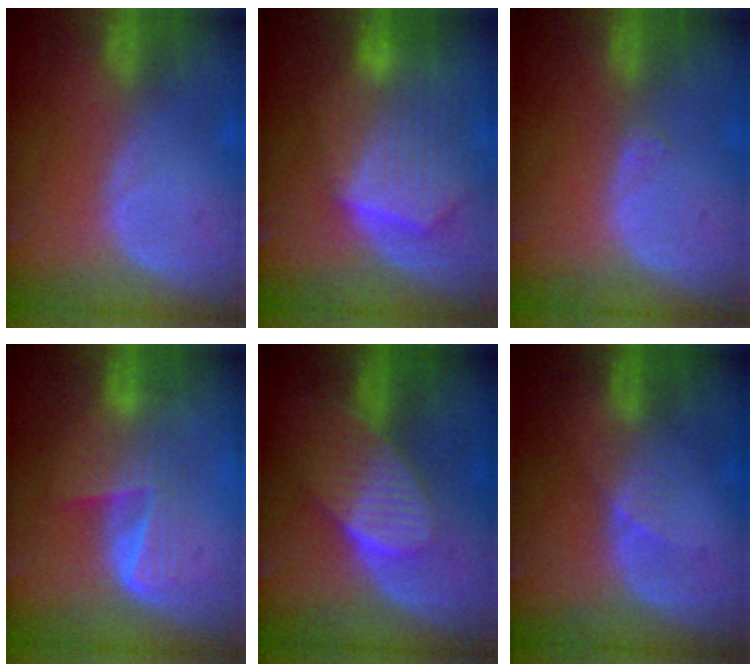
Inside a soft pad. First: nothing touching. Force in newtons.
{"total": 10.5, "press": 9.2, "slide": 5.1}
{"total": 0.6, "press": 0.5, "slide": 0.2}
{"total": 6.8, "press": 5.7, "slide": 3.8}
{"total": 7.5, "press": 6.7, "slide": 3.3}
{"total": 2.6, "press": 2.2, "slide": 1.4}